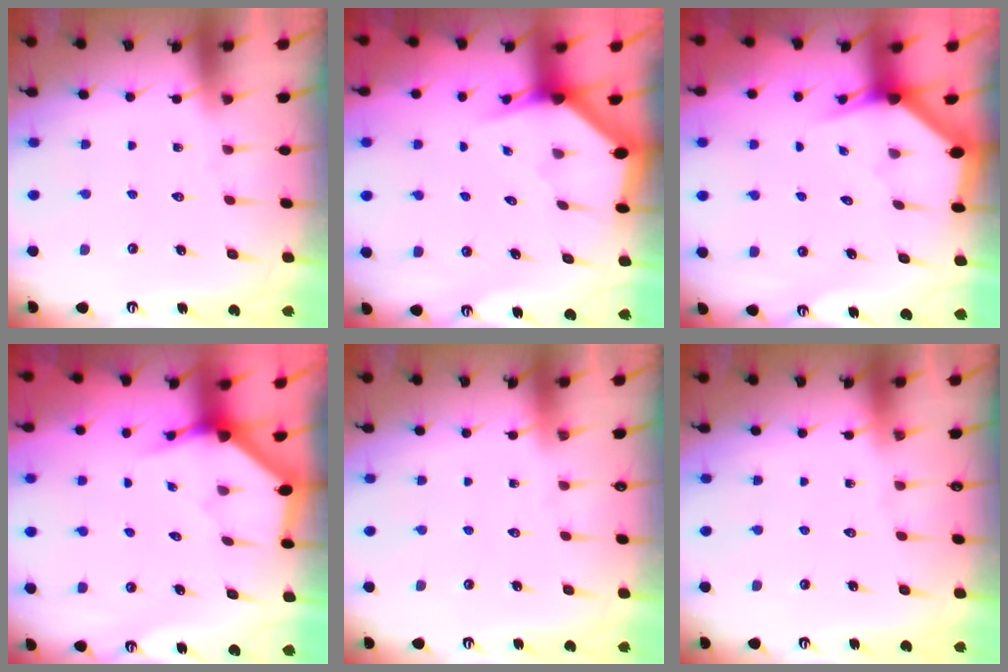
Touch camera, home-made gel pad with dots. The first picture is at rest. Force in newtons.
{"total": 2.9, "press": 2.9, "slide": 0.2}
{"total": 2.7, "press": 2.7, "slide": 0.1}
{"total": 3.4, "press": 3.4, "slide": 0.2}
{"total": 0.0}
{"total": 0.0}